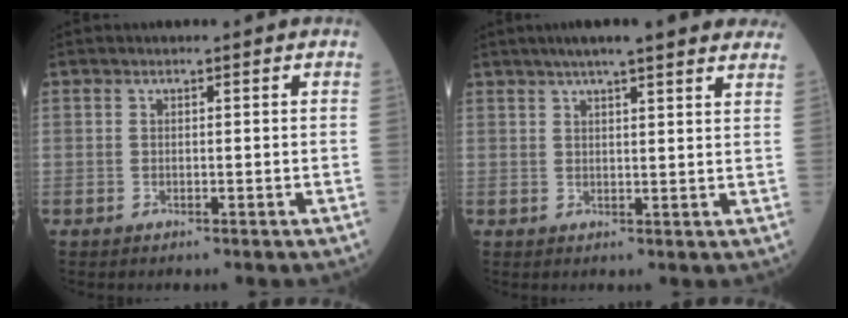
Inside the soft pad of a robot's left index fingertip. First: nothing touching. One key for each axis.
{"total": 13.9, "fx": 11.5, "fy": 1.5, "fz": 7.7, "tx": -0.107, "ty": 0.035, "tz": 0.141}